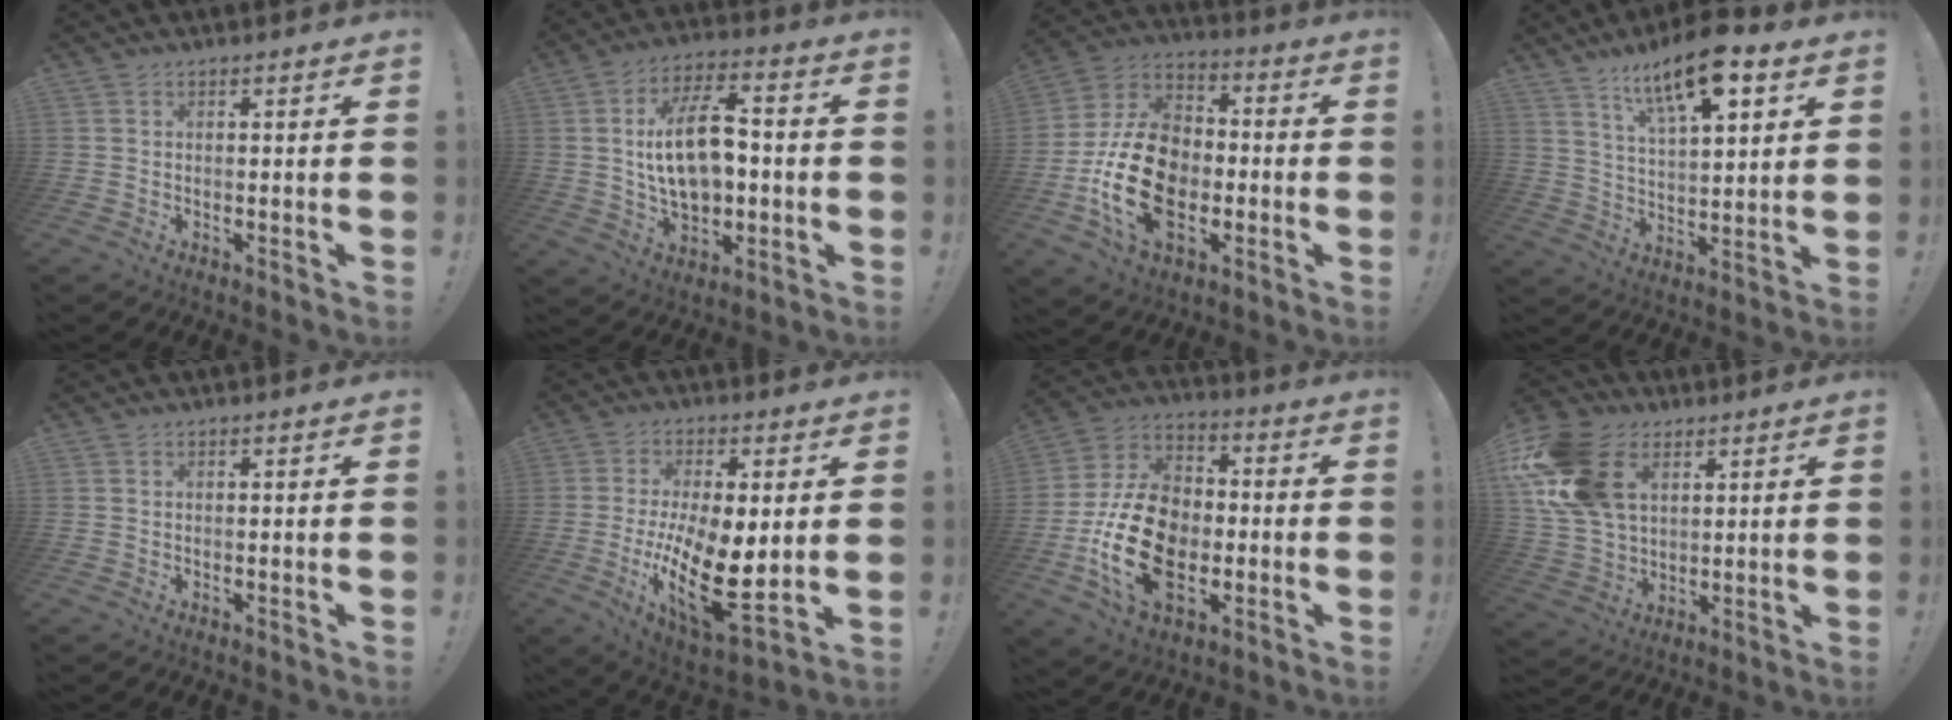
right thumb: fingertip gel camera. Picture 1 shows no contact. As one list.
[{"total": 16.8, "force": [0.2, 9.8, 13.6], "torque": [-0.224, 0.011, 0.002]}, {"total": 21.7, "force": [-5.5, 14.8, 15.0], "torque": [-0.286, 0.033, -0.080]}, {"total": 15.2, "force": [8.7, 5.5, 11.2], "torque": [-0.181, -0.034, 0.143]}, {"total": 0.0}, {"total": 18.5, "force": [-2.5, 8.3, 16.3], "torque": [-0.290, -0.021, -0.030]}, {"total": 21.8, "force": [-5.1, 14.7, 15.2], "torque": [-0.294, 0.033, -0.074]}, {"total": 21.4, "force": [7.5, 15.1, 13.3], "torque": [-0.270, -0.023, 0.141]}]